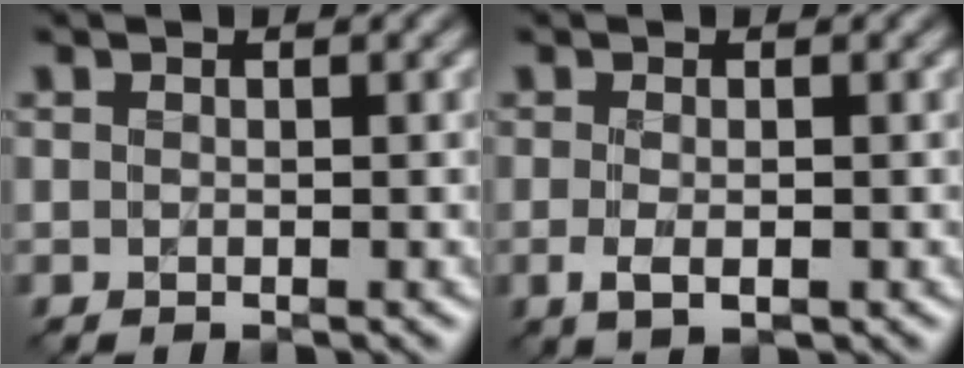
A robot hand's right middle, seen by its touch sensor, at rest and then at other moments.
{"total": 2.2, "force": [-0.5, 0.8, 1.9], "torque": [-0.041, -0.008, -0.009]}